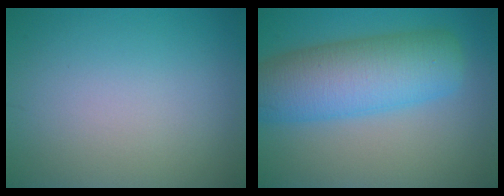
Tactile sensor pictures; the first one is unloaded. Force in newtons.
{"total": 8.7, "press": 8.7, "slide": 0.3}